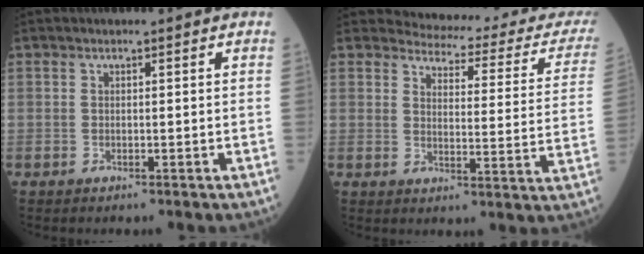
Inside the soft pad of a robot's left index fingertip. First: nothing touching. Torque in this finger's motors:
{"motor_torque": [0.84, -1.29, -0.04, -0.04]}